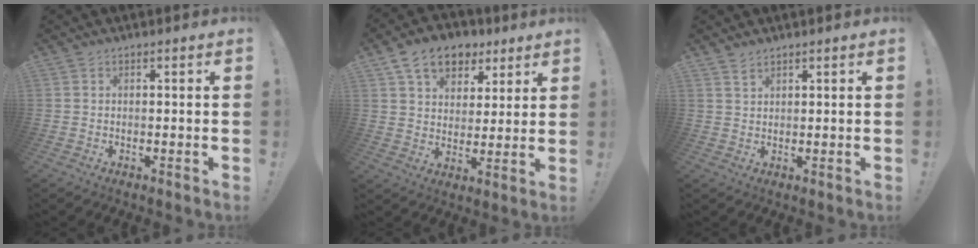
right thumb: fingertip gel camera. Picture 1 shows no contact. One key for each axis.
{"total": 13.4, "fx": 7.7, "fy": 9.0, "fz": 6.2, "tx": -0.095, "ty": -0.038, "tz": 0.146}
{"total": 2.0, "fx": 1.8, "fy": 0.5, "fz": 0.8, "tx": -0.003, "ty": -0.015, "tz": 0.031}